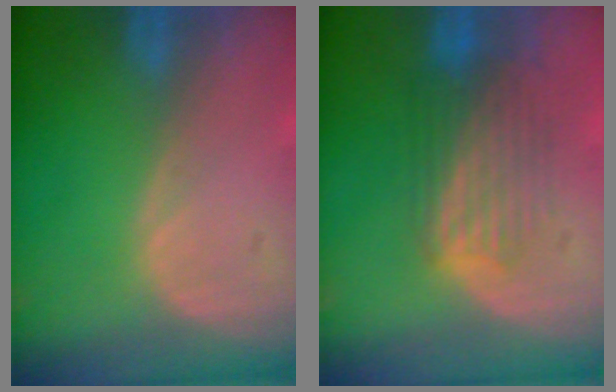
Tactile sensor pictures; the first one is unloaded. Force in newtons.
{"total": 5.6, "press": 5.6, "slide": 0.4}